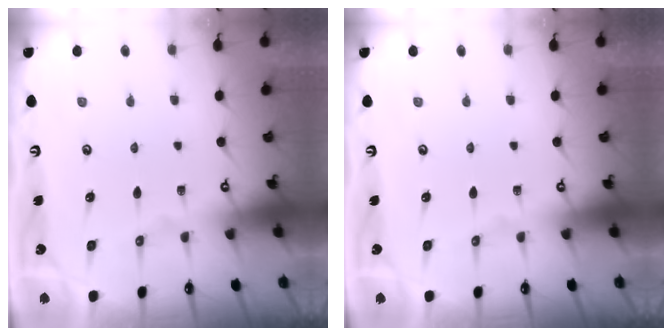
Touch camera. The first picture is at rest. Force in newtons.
{"total": 0.0}